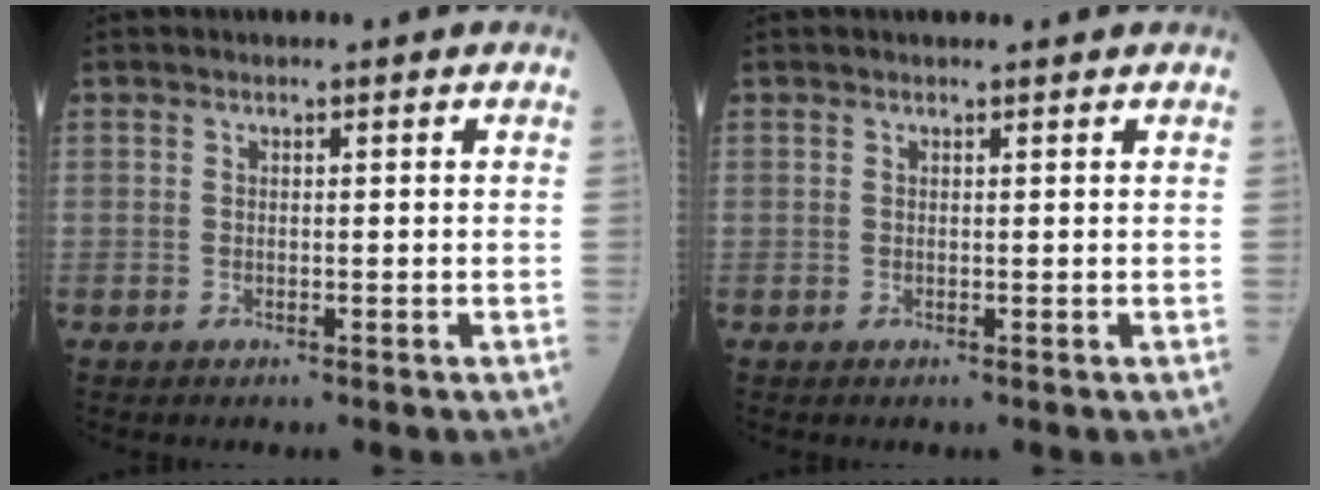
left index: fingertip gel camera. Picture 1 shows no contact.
{"total": 1.3, "force": [1.2, -0.1, 0.4], "torque": [-0.002, 0.008, 0.019]}